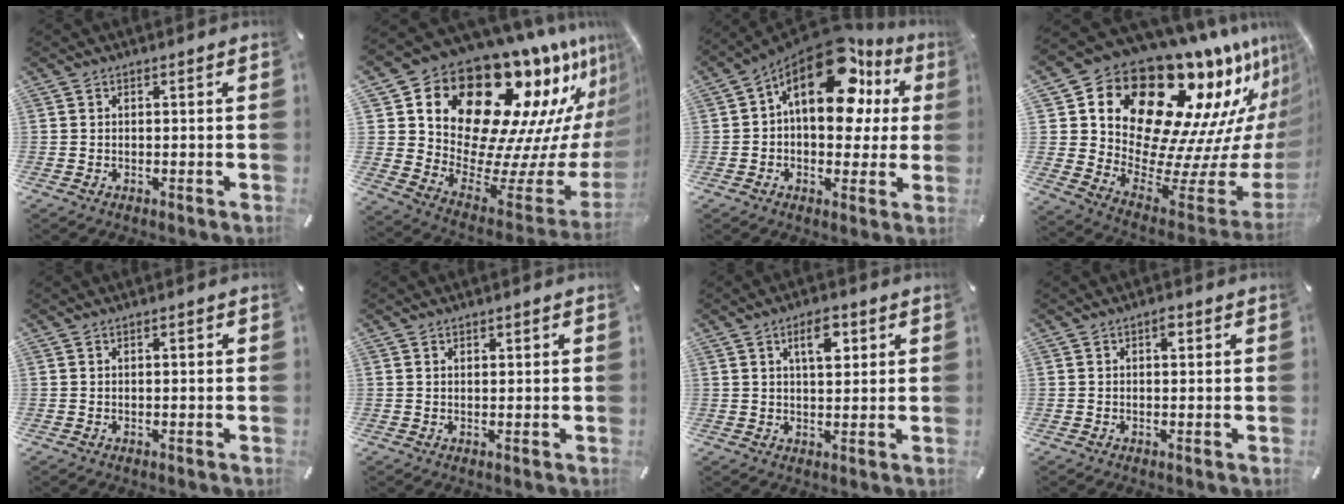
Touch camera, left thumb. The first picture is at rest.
{"total": 23.8, "force": [14.2, 13.9, 13.1], "torque": [-0.197, -0.151, 0.273]}
{"total": 20.1, "force": [9.6, 10.9, 14.0], "torque": [-0.220, -0.060, 0.163]}
{"total": 25.8, "force": [14.5, 15.4, 14.8], "torque": [-0.224, -0.156, 0.284]}
{"total": 0.7, "force": [0.0, 0.3, 0.7], "torque": [-0.011, 0.002, -0.001]}
{"total": 0.9, "force": [0.4, 0.6, 0.4], "torque": [-0.009, 0.002, 0.008]}
{"total": 7.0, "force": [2.9, 3.3, 5.4], "torque": [-0.082, -0.005, 0.044]}
{"total": 2.0, "force": [0.6, 1.1, 1.5], "torque": [-0.016, -0.001, 0.005]}